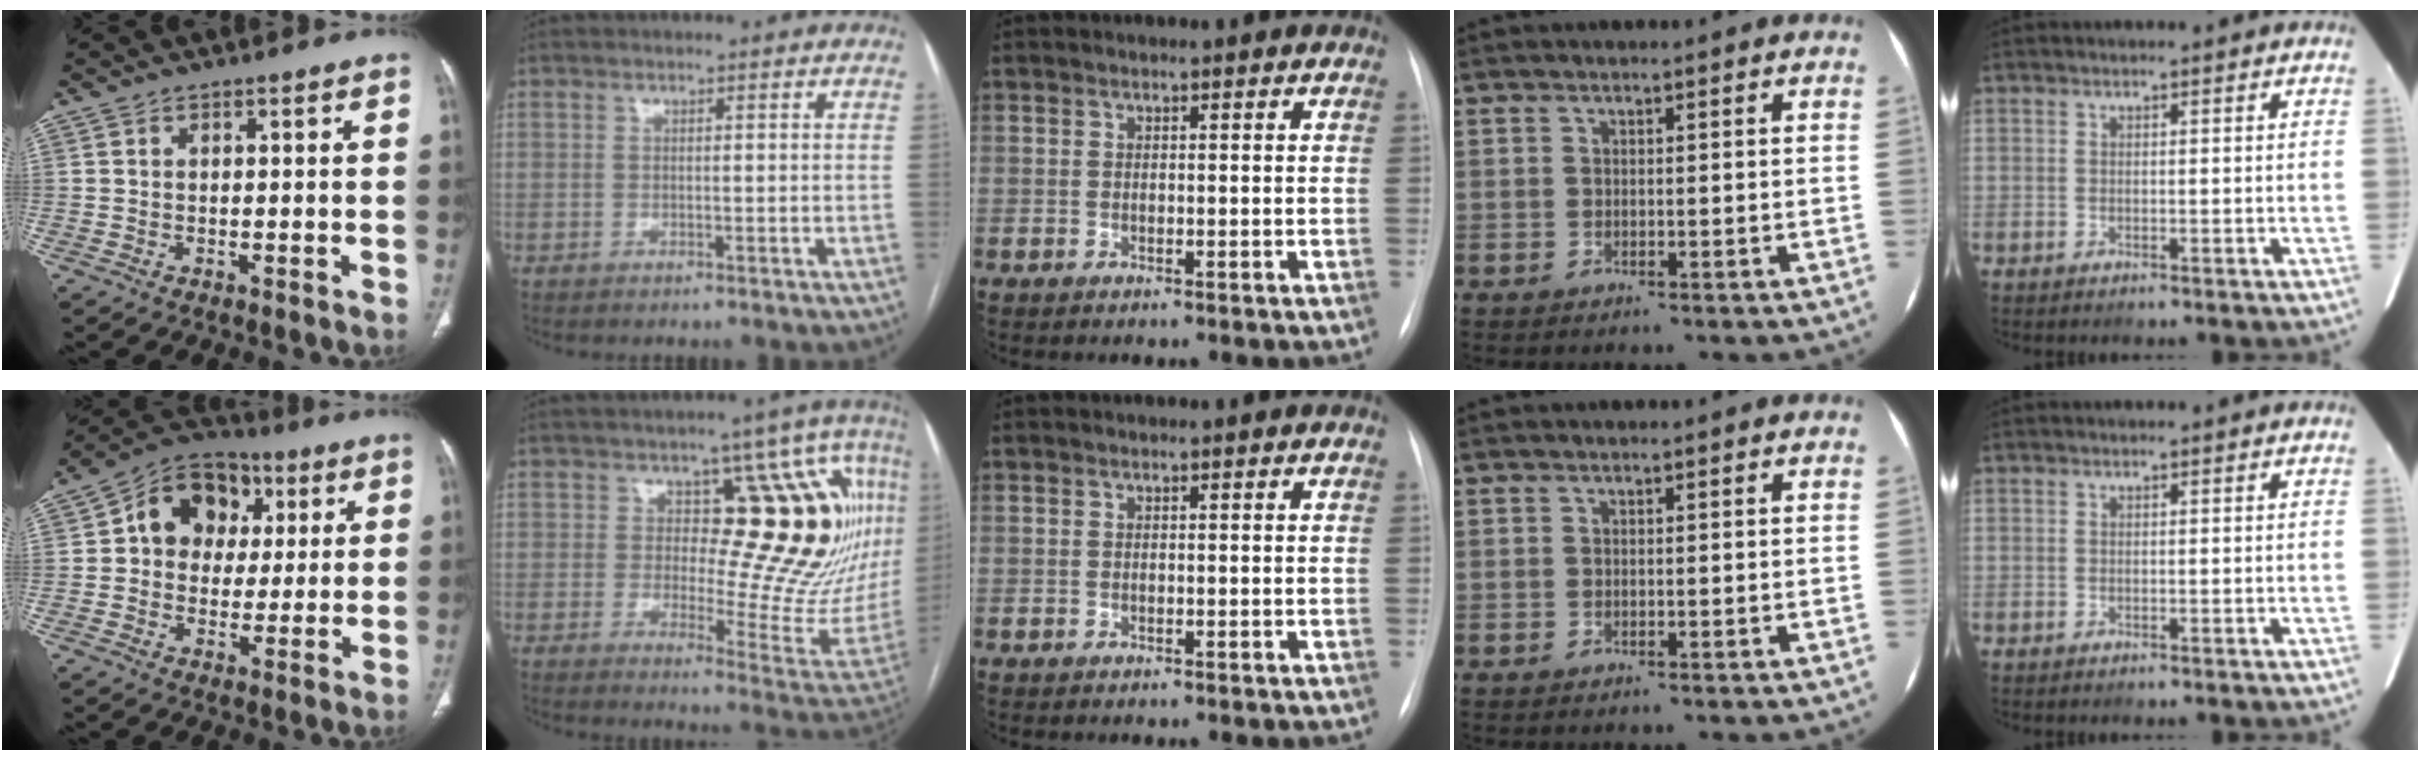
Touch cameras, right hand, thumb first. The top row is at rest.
{"thumb": {"total": 13.4, "force": [3.4, 10.9, 7.1], "torque": [-0.065, 0.009, 0.045]}, "index": {"total": 22.0, "force": [4.5, 8.7, 19.7], "torque": [-0.202, 0.012, 0.069]}}